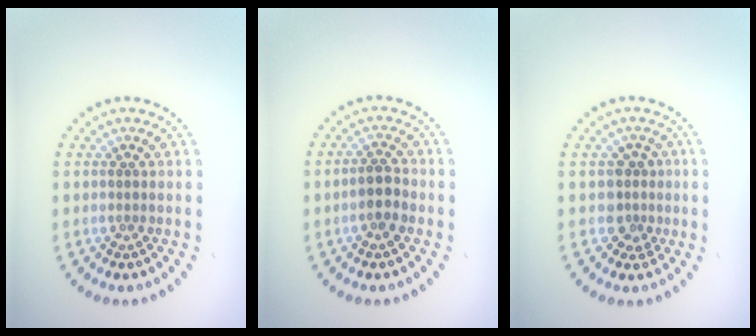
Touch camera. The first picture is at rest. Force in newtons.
{"total": 1.9, "press": 1.8, "slide": 0.7}
{"total": 2.3, "press": 1.8, "slide": 1.4}